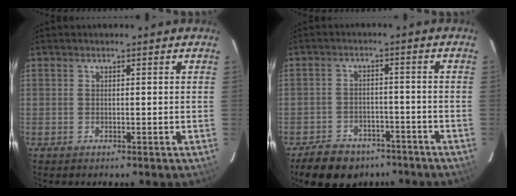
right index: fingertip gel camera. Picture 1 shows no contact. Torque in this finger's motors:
{"motor_torque": [0.99, -0.90, 0.48, 0.06]}